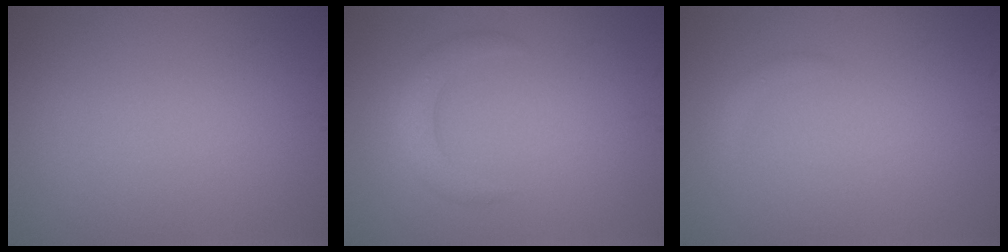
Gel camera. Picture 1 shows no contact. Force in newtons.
{"total": 2.4, "press": 2.4, "slide": 0.0}
{"total": 0.8, "press": 0.8, "slide": 0.1}